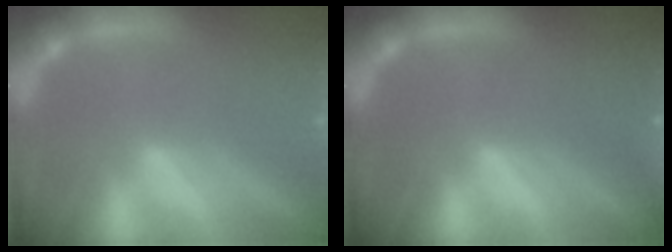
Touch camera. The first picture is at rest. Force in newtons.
{"total": 6.0}